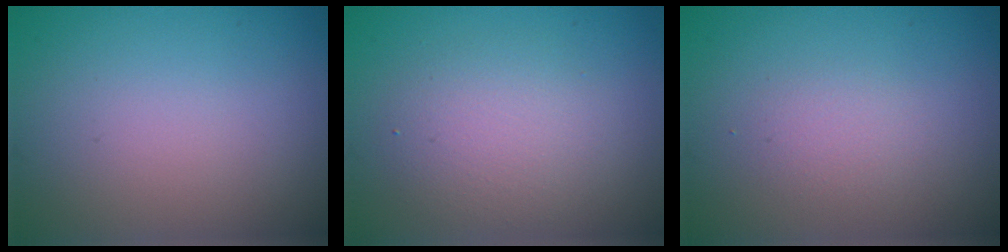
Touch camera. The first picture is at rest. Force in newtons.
{"total": 3.6, "press": 3.5, "slide": 0.3}
{"total": 1.5, "press": 1.4, "slide": 0.1}